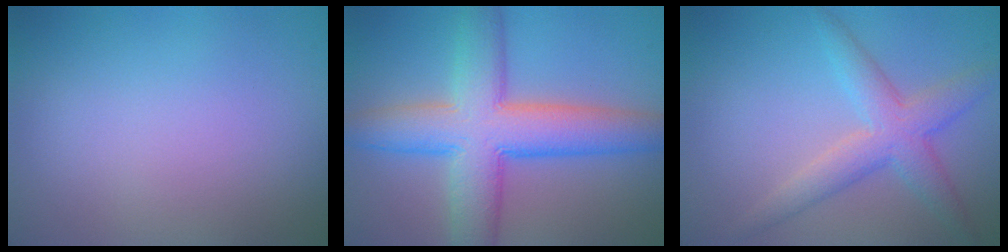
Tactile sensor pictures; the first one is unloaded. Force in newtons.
{"total": 9.5, "press": 9.5, "slide": 0.2}
{"total": 4.3, "press": 4.3, "slide": 0.3}